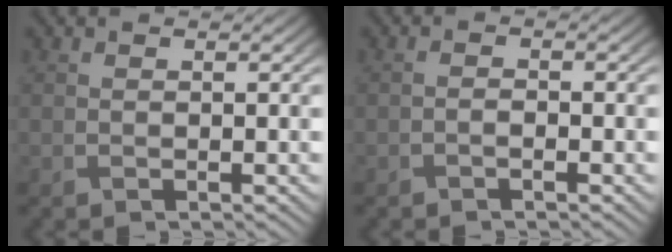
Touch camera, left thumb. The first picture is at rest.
{"total": 0.9, "force": [-0.6, 0.3, 0.6], "torque": [-0.012, 0.001, -0.010]}